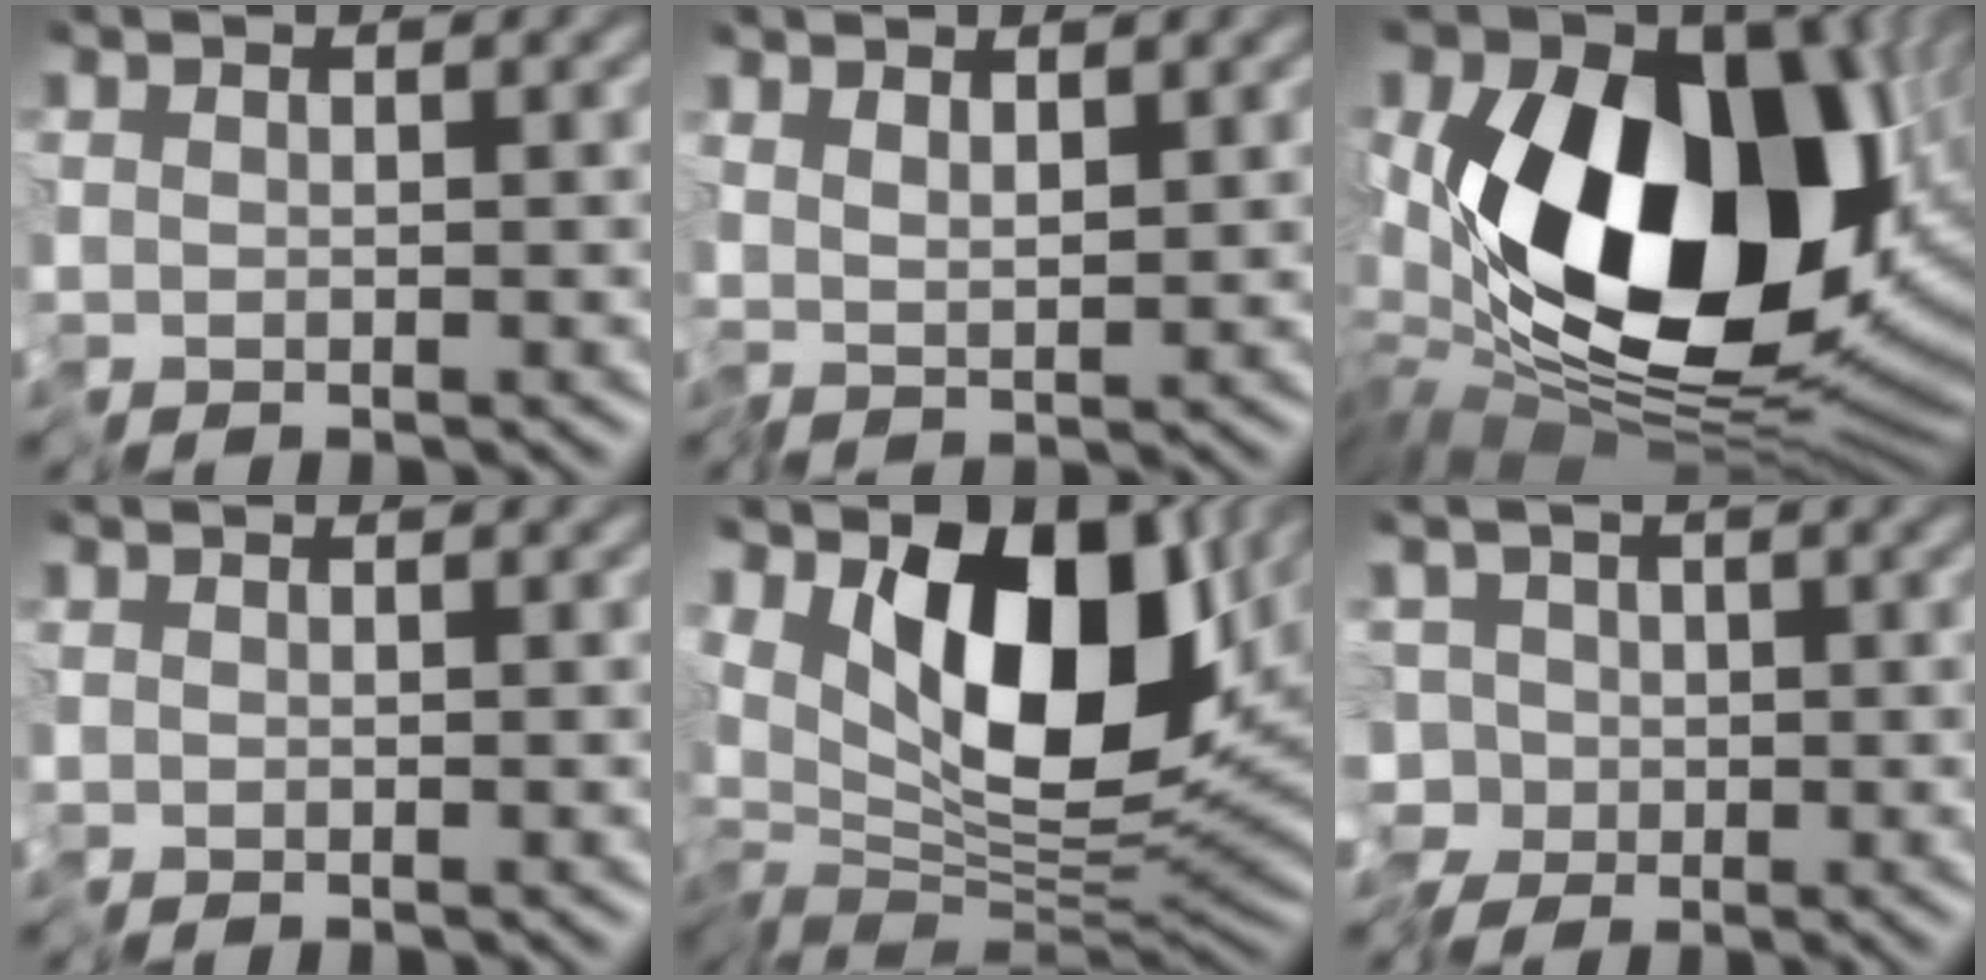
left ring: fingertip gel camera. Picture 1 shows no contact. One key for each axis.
{"total": 1.7, "fx": 1.0, "fy": 0.6, "fz": 1.3, "tx": -0.028, "ty": -0.001, "tz": 0.016}
{"total": 18.6, "fx": 1.2, "fy": 11.8, "fz": 14.3, "tx": -0.270, "ty": -0.013, "tz": 0.023}
{"total": 0.0}
{"total": 12.9, "fx": 2.8, "fy": 7.0, "fz": 10.4, "tx": -0.164, "ty": -0.002, "tz": 0.032}
{"total": 3.0, "fx": -1.4, "fy": 2.3, "fz": 1.2, "tx": -0.015, "ty": 0.002, "tz": -0.044}